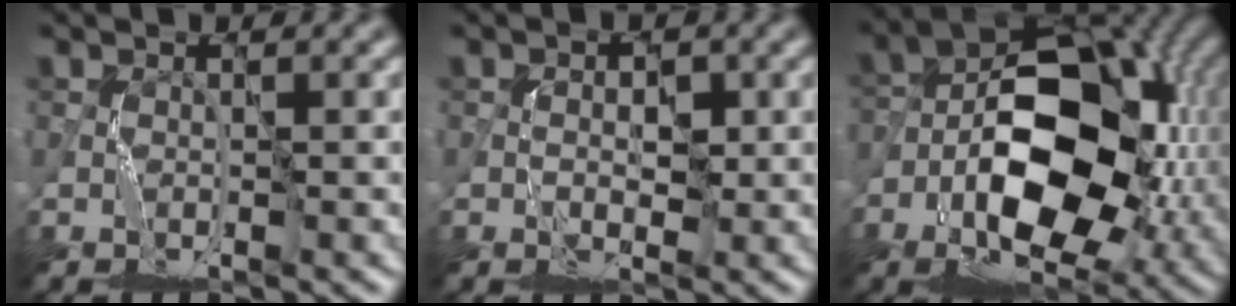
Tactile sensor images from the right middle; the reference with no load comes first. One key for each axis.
{"total": 1.6, "fx": 0.0, "fy": 1.0, "fz": 1.2, "tx": -0.012, "ty": 0.001, "tz": 0.001}
{"total": 13.9, "fx": -3.0, "fy": 8.2, "fz": 10.8, "tx": -0.170, "ty": -0.004, "tz": -0.060}